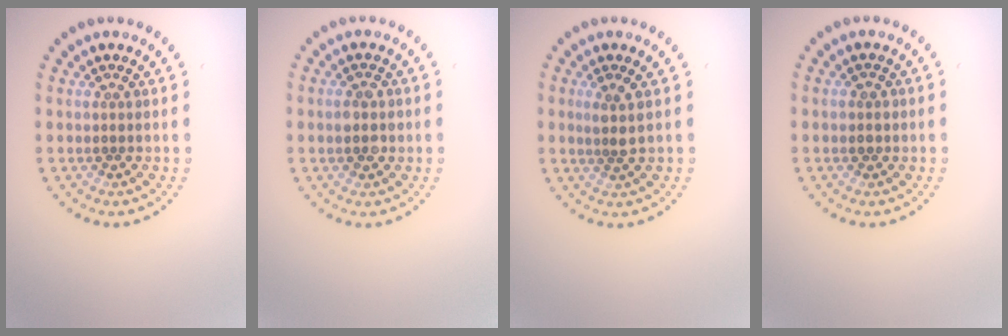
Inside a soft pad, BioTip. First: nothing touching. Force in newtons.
{"total": 2.4, "press": 2.4, "slide": 0.0}
{"total": 1.5, "press": 1.2, "slide": 0.9}
{"total": 1.0, "press": 1.0, "slide": 0.3}